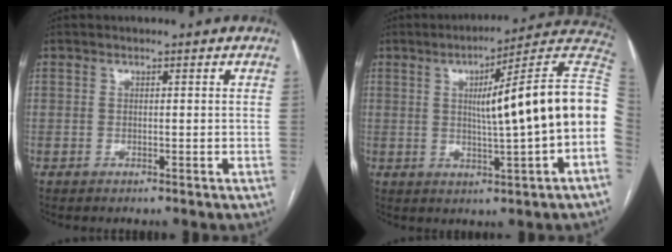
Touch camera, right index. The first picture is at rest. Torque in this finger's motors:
{"motor_torque": [1.85, -0.03, 0.59, 0.20]}